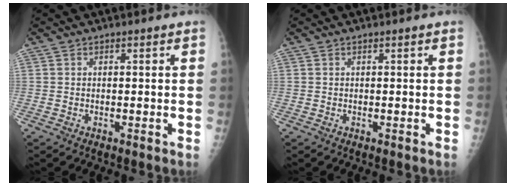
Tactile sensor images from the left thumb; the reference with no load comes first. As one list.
[{"total": 0.0}]